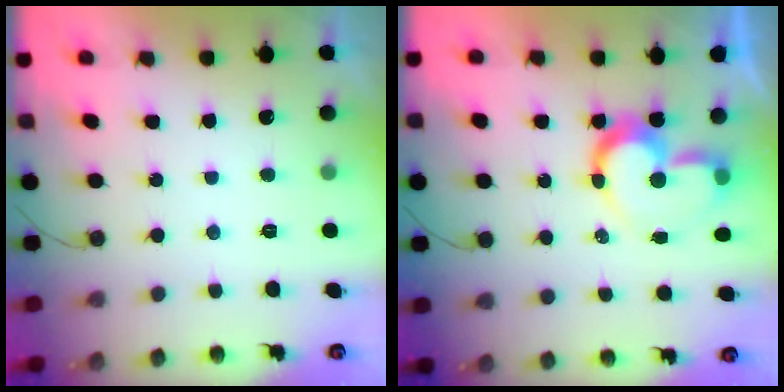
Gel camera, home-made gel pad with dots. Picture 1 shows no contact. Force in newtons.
{"total": 12.1, "press": 12.0, "slide": 1.0}